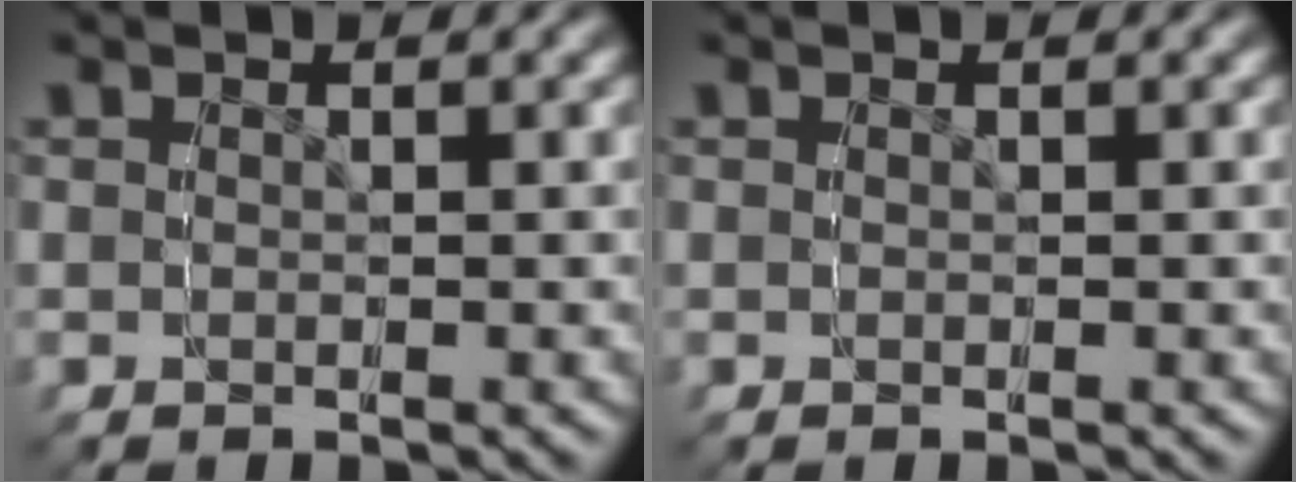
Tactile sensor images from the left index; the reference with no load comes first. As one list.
[{"total": 0.0}]